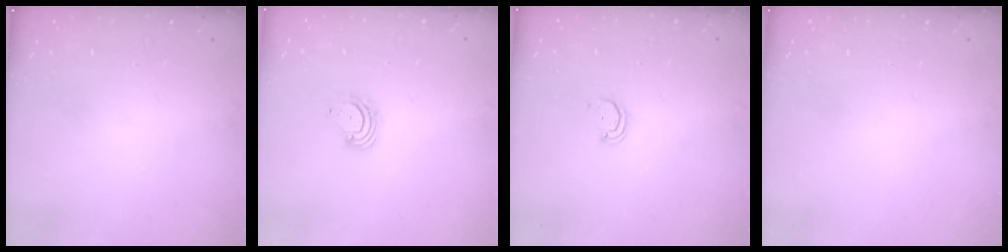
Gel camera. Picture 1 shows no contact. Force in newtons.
{"total": 4.0, "press": 4.0, "slide": 0.5}
{"total": 2.1, "press": 2.1, "slide": 0.2}
{"total": 0.0}